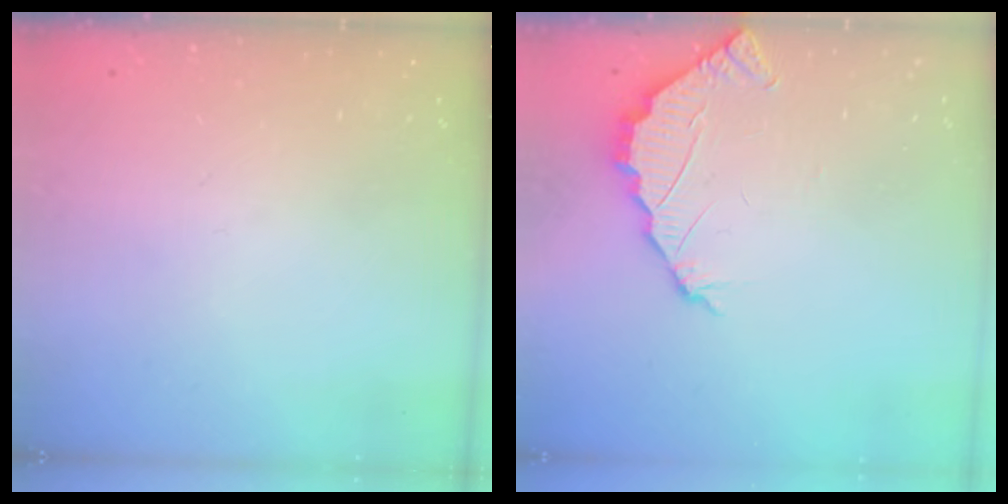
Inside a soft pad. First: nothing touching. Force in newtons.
{"total": 2.4, "press": 2.4, "slide": 0.2}